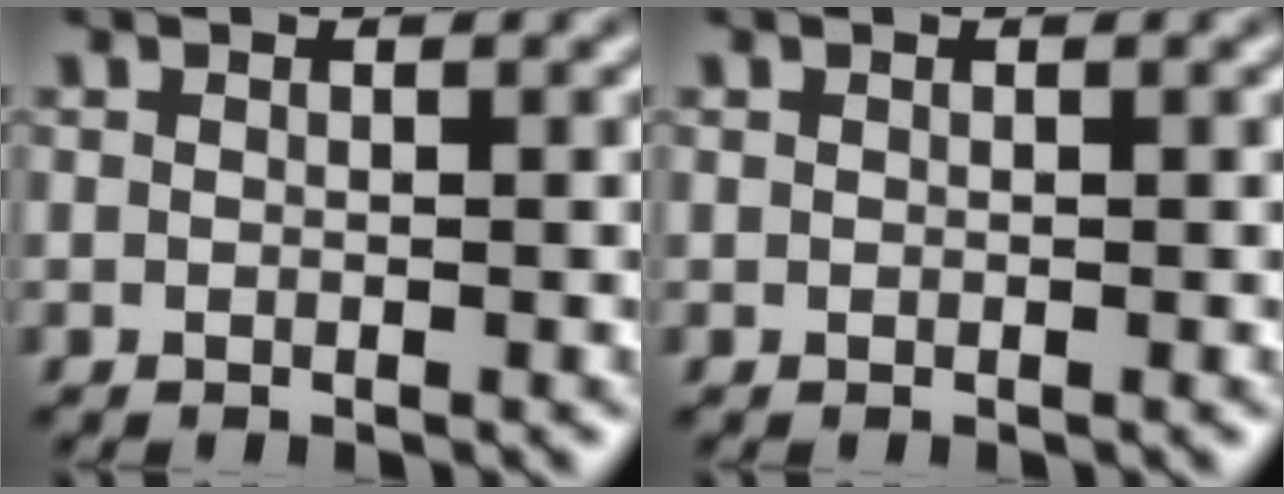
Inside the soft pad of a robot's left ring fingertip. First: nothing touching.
{"total": 0.0}